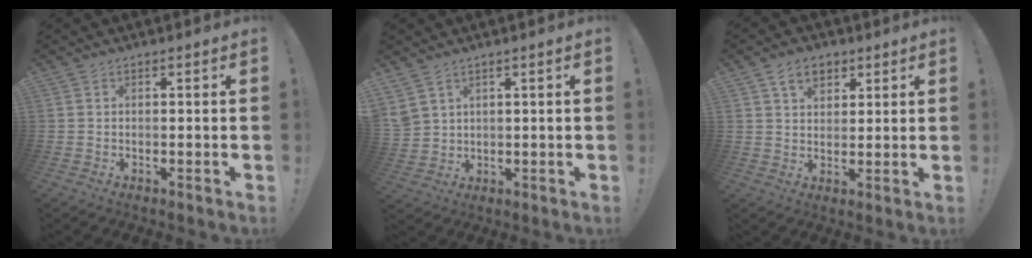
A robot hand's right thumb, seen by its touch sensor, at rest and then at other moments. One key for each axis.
{"total": 4.8, "fx": 3.3, "fy": 2.9, "fz": 1.9, "tx": -0.050, "ty": -0.012, "tz": 0.067}
{"total": 7.2, "fx": 4.0, "fy": 4.7, "fz": 3.6, "tx": -0.060, "ty": -0.006, "tz": 0.075}